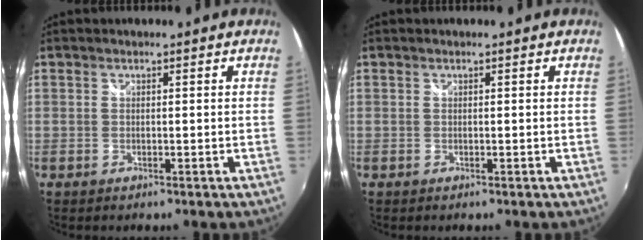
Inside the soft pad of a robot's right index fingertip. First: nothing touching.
{"total": 0.0}